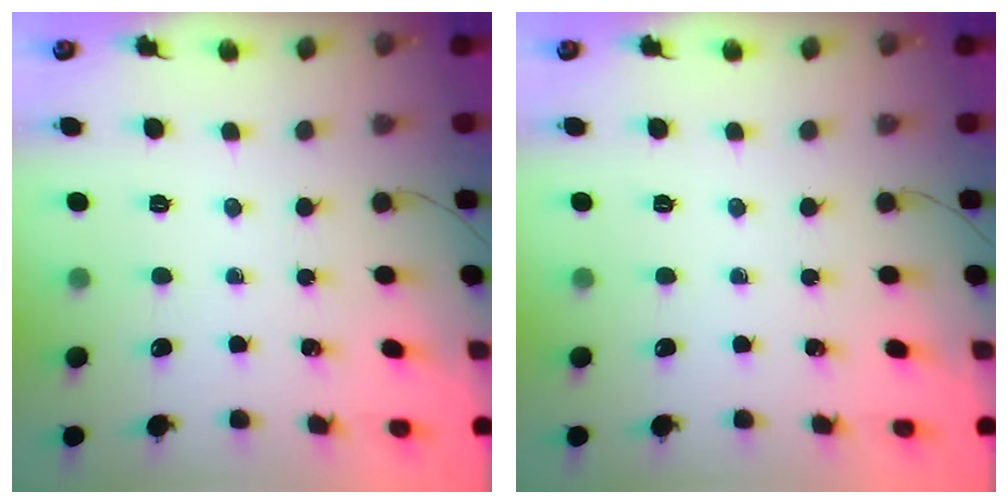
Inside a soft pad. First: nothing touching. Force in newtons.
{"total": 0.0}